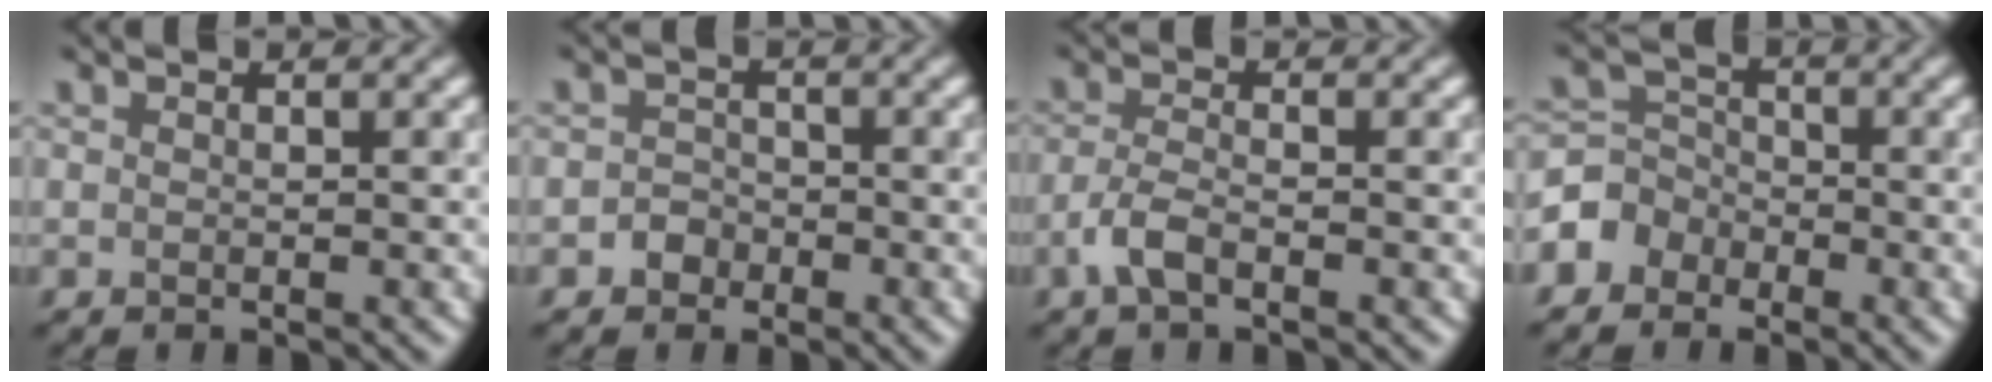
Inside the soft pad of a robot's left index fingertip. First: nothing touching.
{"total": 1.5, "force": [-0.8, 1.2, 0.2], "torque": [0.003, 0.008, -0.016]}
{"total": 2.4, "force": [-1.3, 0.9, 1.8], "torque": [-0.043, 0.005, -0.034]}
{"total": 3.1, "force": [-1.9, 2.5, 0.2], "torque": [0.003, 0.012, -0.051]}